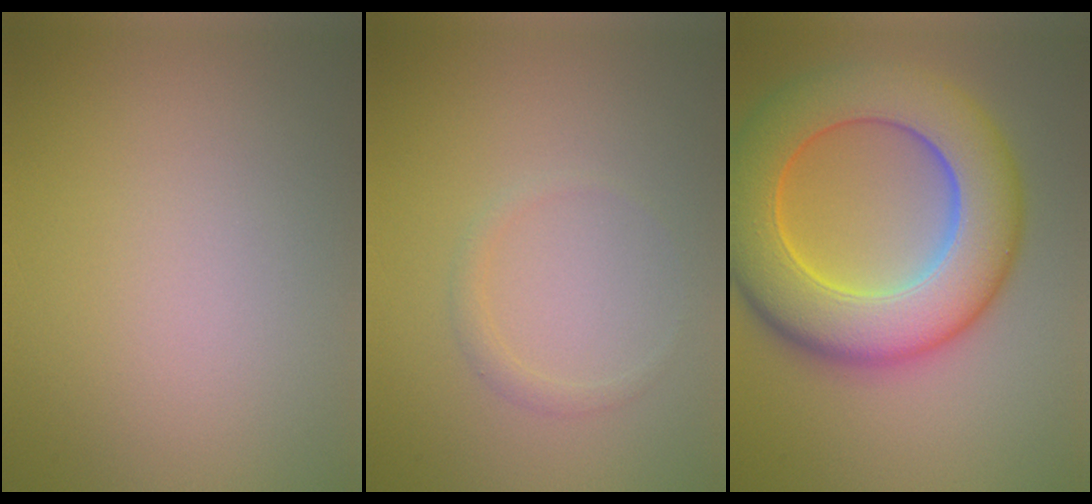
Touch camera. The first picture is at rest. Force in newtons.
{"total": 0.9, "press": 0.9, "slide": 0.1}
{"total": 11.8, "press": 11.8, "slide": 0.2}